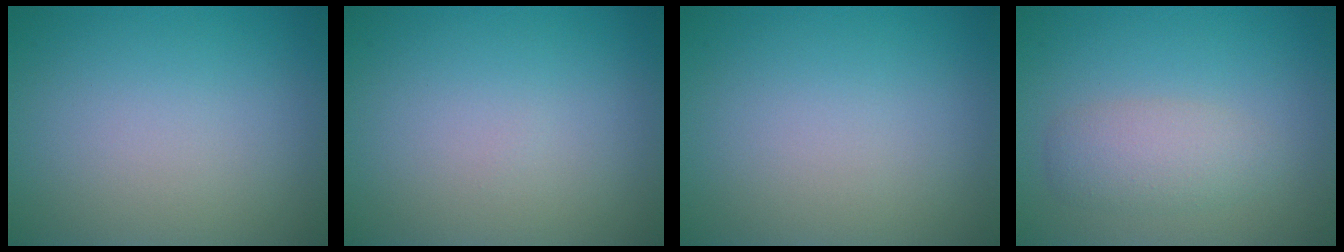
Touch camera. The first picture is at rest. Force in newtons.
{"total": 0.0}
{"total": 0.0}
{"total": 2.8, "press": 2.8, "slide": 0.2}